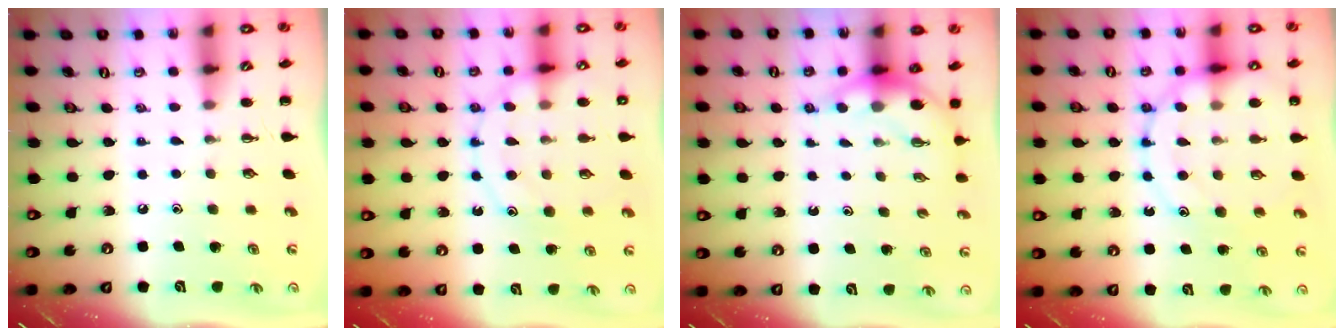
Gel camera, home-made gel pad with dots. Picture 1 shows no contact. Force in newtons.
{"total": 13.1, "press": 13.0, "slide": 1.4}
{"total": 4.6, "press": 4.6, "slide": 0.2}
{"total": 15.4, "press": 15.2, "slide": 2.4}